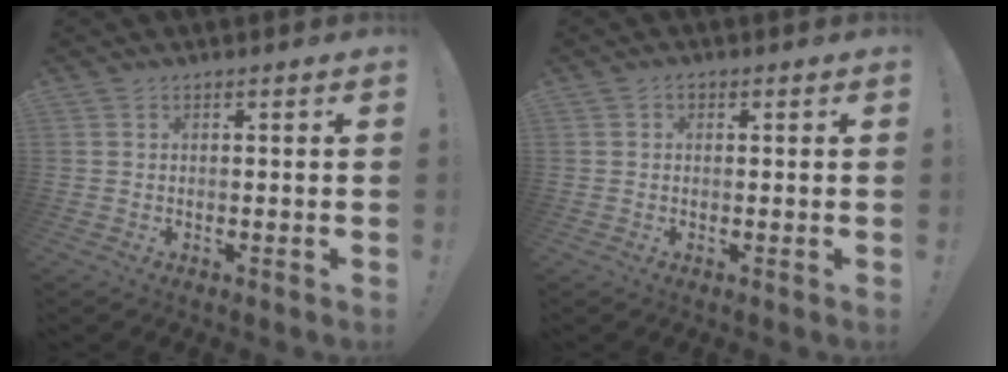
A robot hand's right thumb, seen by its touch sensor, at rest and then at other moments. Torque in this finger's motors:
{"motor_torque": [0.03, 0.19, 0.05, -0.08, 0.00]}